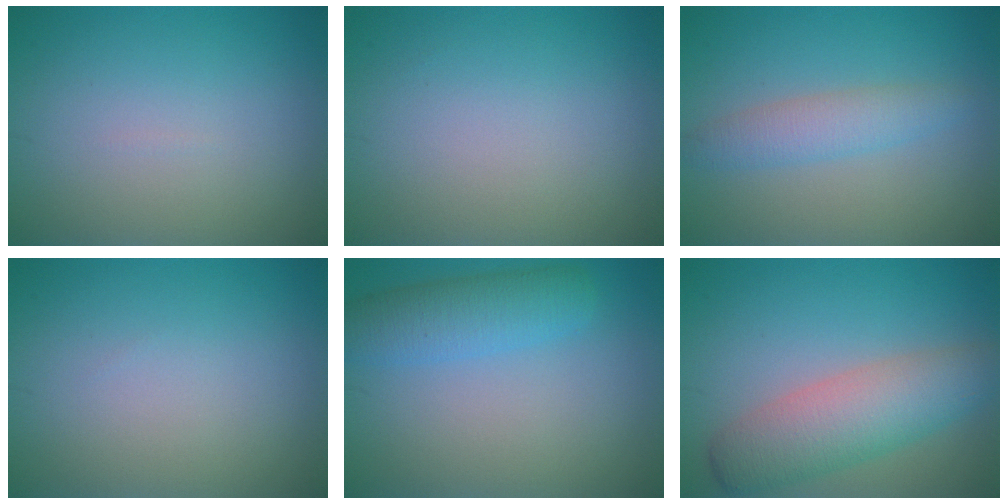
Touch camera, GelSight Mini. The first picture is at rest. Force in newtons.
{"total": 0.0}
{"total": 2.7, "press": 2.7, "slide": 0.0}
{"total": 0.0}
{"total": 4.0, "press": 4.0, "slide": 0.1}
{"total": 6.0, "press": 6.0, "slide": 0.2}